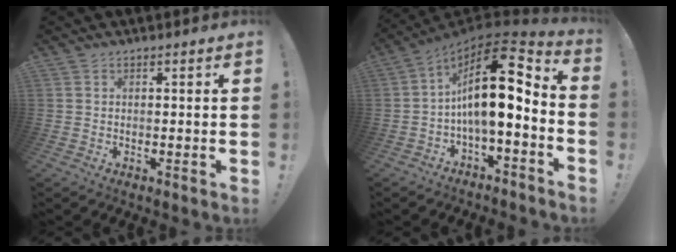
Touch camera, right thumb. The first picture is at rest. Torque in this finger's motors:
{"motor_torque": [0.65, 0.72, 2.13, -0.50, 0.26]}